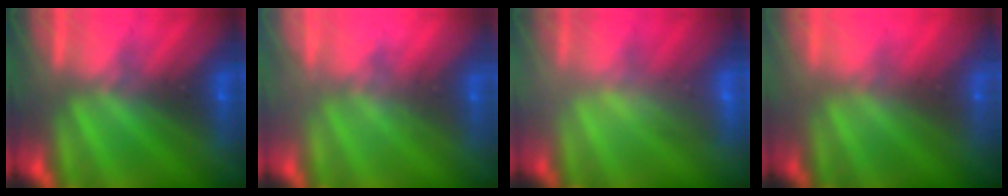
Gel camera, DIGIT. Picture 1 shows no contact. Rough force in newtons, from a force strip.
{"total": 2.1}
{"total": 2.3}
{"total": 9.2}